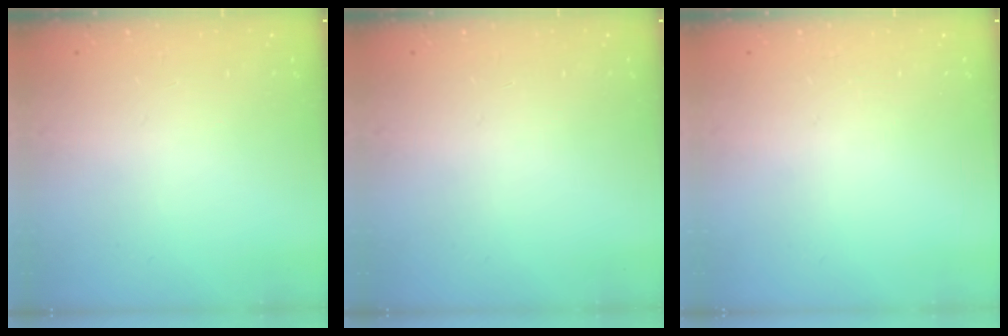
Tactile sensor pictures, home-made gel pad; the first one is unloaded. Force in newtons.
{"total": 0.0}
{"total": 0.0}